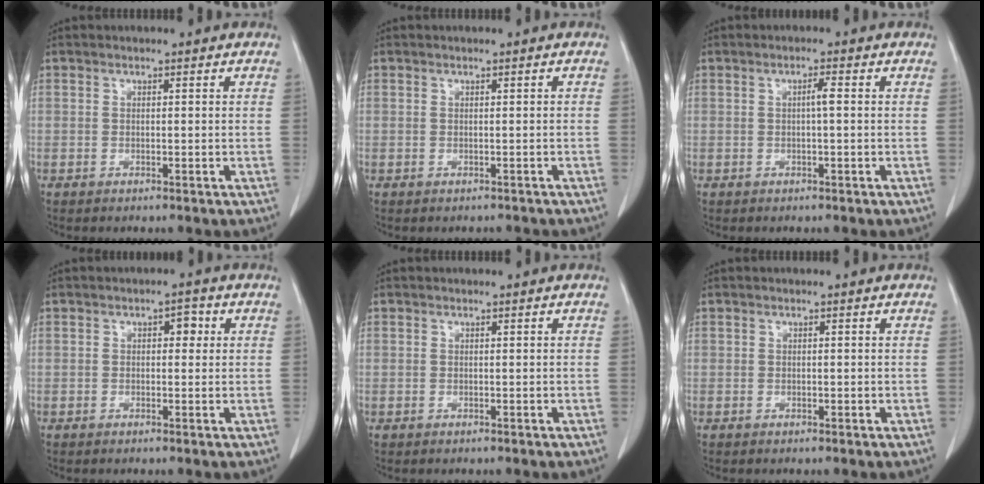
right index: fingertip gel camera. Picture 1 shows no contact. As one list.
[{"total": 1.3, "force": [-1.1, 0.7, 0.2], "torque": [0.000, 0.001, -0.013]}, {"total": 1.5, "force": [0.1, 0.1, 1.5], "torque": [-0.026, 0.004, 0.001]}, {"total": 2.4, "force": [0.6, 1.3, 1.8], "torque": [-0.022, 0.012, 0.007]}, {"total": 0.0}, {"total": 0.0}]